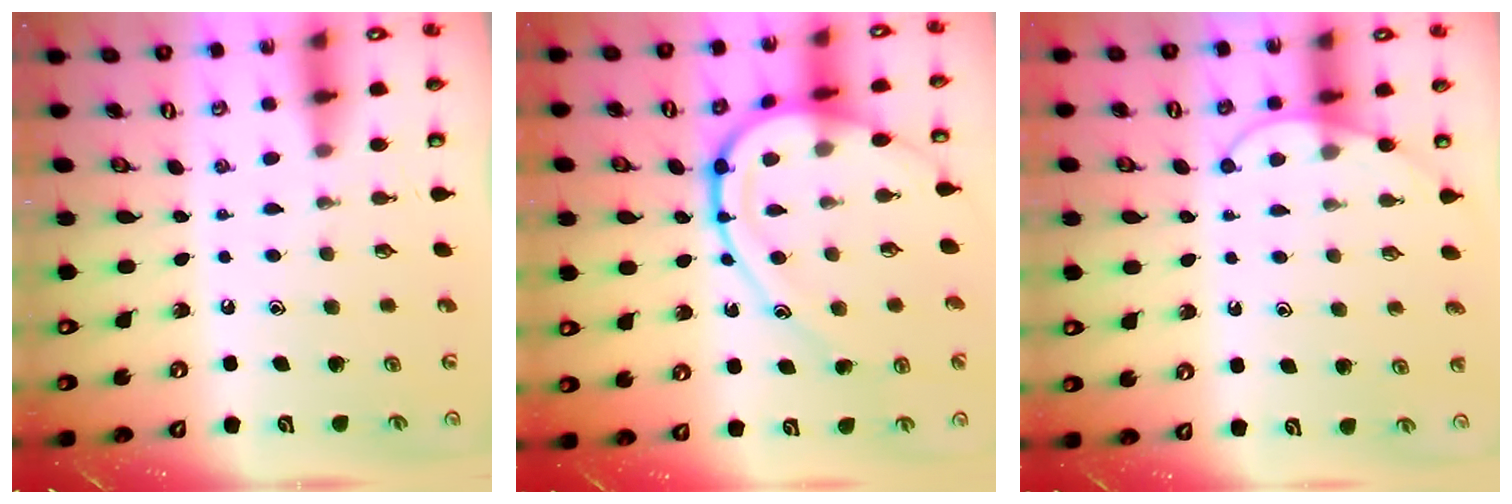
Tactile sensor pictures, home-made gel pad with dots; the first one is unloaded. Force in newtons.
{"total": 15.9, "press": 15.9, "slide": 0.9}
{"total": 7.2, "press": 7.1, "slide": 0.7}